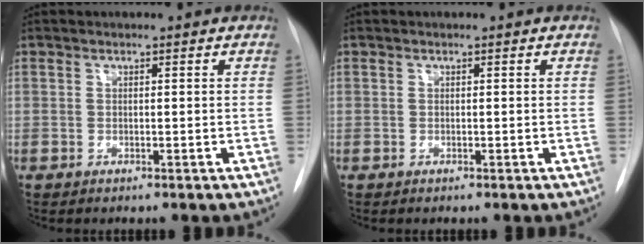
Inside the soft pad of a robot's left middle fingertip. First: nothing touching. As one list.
[{"total": 0.0}]